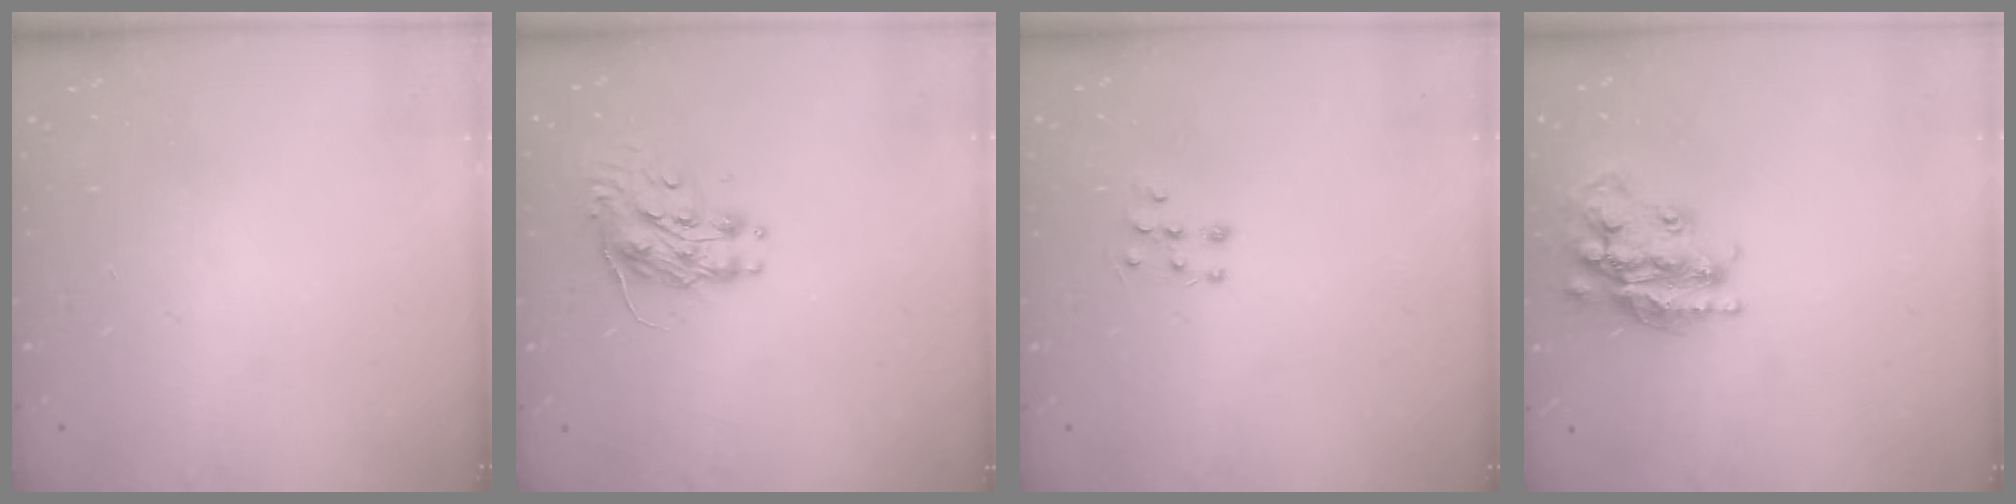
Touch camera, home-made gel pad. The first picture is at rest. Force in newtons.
{"total": 9.0, "press": 9.0, "slide": 0.6}
{"total": 6.4, "press": 6.3, "slide": 0.8}
{"total": 18.6, "press": 18.5, "slide": 1.5}